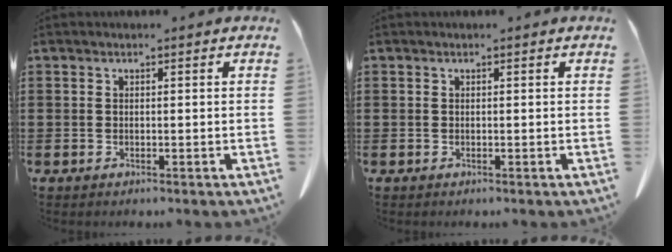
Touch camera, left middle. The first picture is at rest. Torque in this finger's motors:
{"motor_torque": [-0.88, 0.68, -0.02, 0.01]}